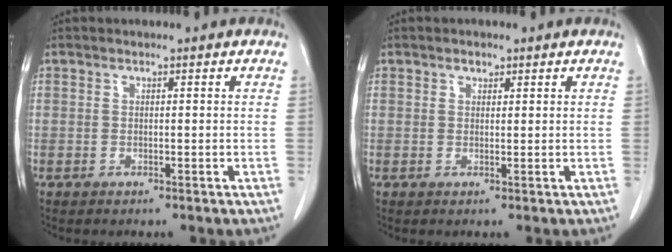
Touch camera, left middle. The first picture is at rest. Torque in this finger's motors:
{"motor_torque": [0.55, -0.36, -0.03, 0.00]}